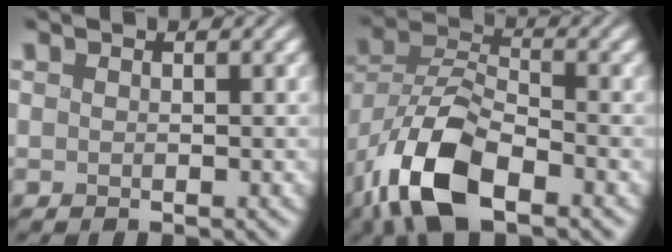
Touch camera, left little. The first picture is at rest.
{"total": 9.8, "force": [-5.6, 4.3, 6.8], "torque": [-0.138, -0.006, -0.118]}